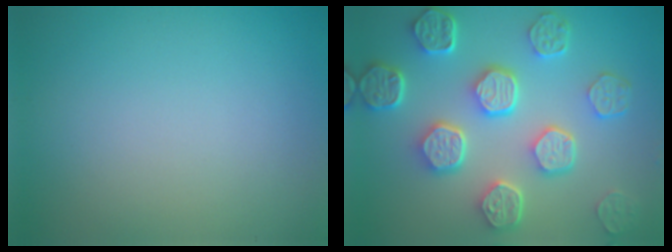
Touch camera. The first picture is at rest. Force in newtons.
{"total": 7.6, "press": 5.9, "slide": 4.8}